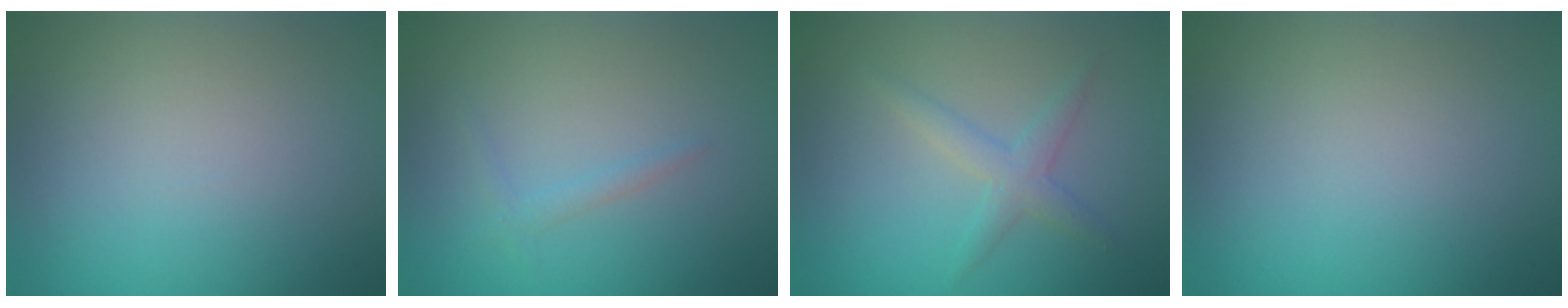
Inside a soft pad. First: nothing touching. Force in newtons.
{"total": 0.9, "press": 0.9, "slide": 0.1}
{"total": 2.1, "press": 2.1, "slide": 0.1}
{"total": 0.0}